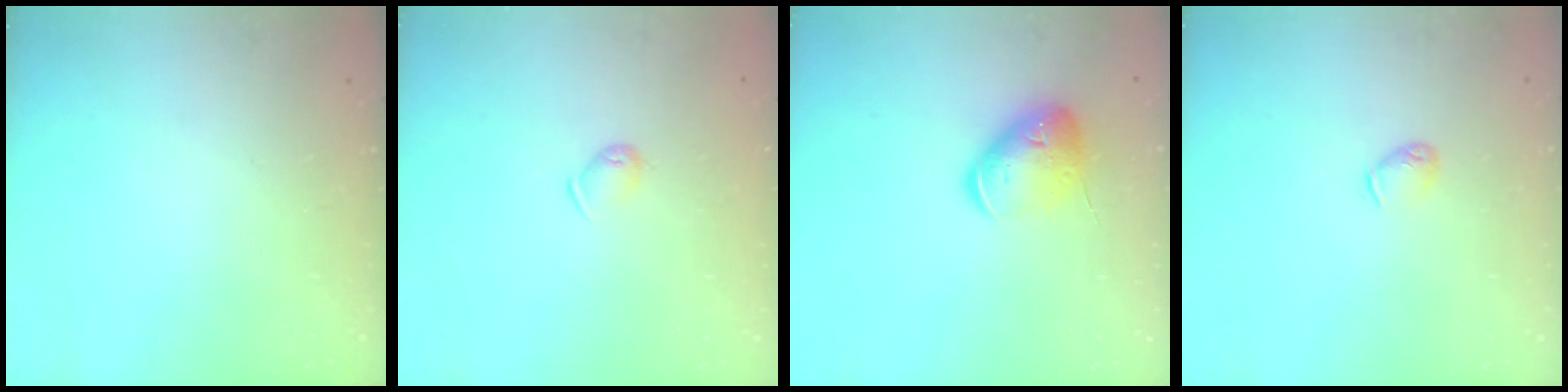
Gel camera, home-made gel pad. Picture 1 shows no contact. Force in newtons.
{"total": 4.7, "press": 4.6, "slide": 0.9}
{"total": 12.3, "press": 12.2, "slide": 1.7}
{"total": 3.0, "press": 2.9, "slide": 0.7}